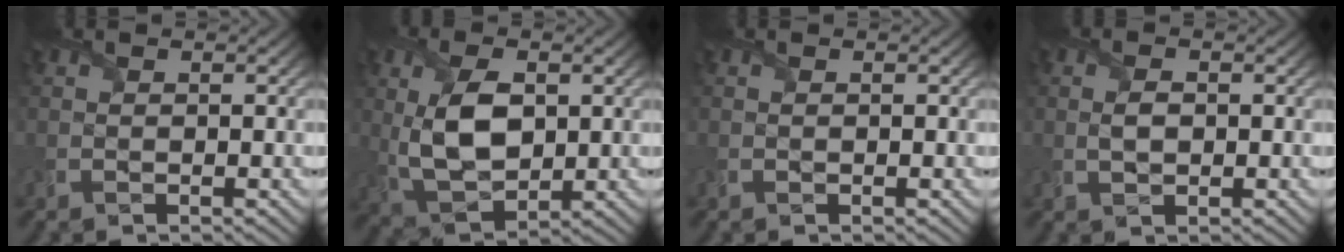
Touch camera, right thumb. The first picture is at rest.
{"total": 9.0, "force": [1.0, 5.2, 7.2], "torque": [-0.162, -0.003, 0.019]}
{"total": 0.0}
{"total": 2.1, "force": [0.0, 1.3, 1.6], "torque": [-0.037, -0.001, 0.001]}